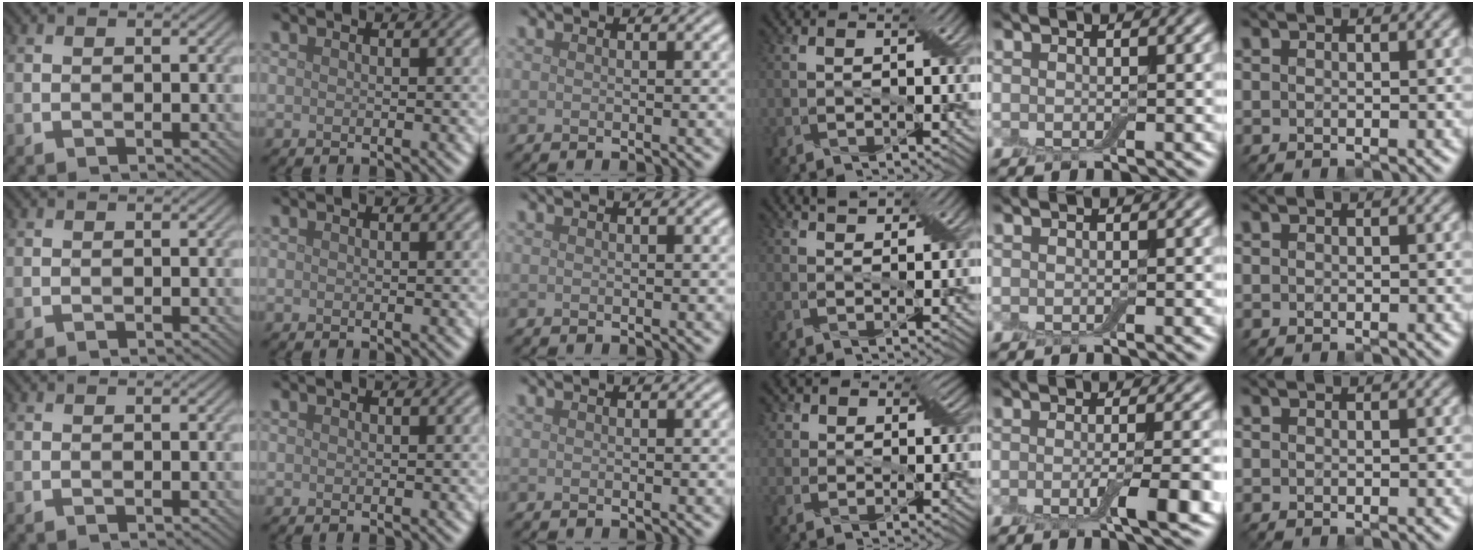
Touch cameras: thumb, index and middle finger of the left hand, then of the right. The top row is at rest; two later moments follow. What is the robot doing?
{"motion": "pour", "object": "cup"}